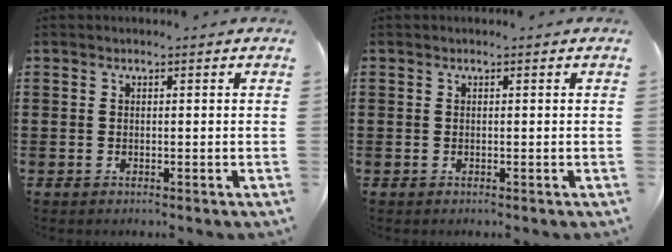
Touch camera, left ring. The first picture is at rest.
{"total": 0.0}